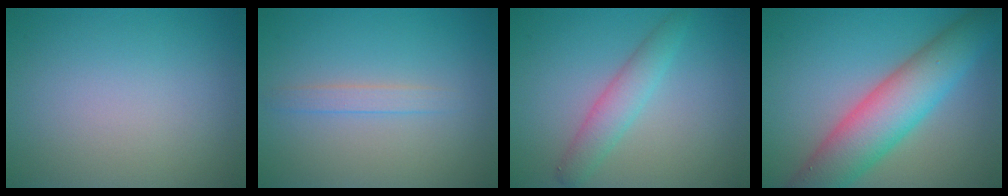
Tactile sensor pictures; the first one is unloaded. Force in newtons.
{"total": 1.3, "press": 1.3, "slide": 0.0}
{"total": 2.8, "press": 2.8, "slide": 0.1}
{"total": 8.4, "press": 8.4, "slide": 0.3}